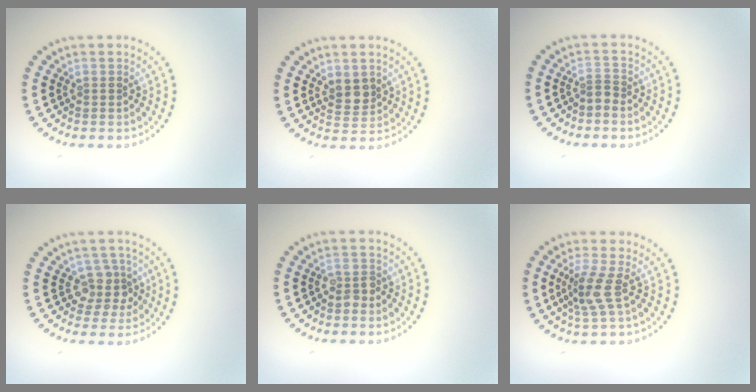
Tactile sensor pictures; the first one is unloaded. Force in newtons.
{"total": 2.0, "press": 1.9, "slide": 0.7}
{"total": 0.9, "press": 0.6, "slide": 0.6}
{"total": 2.8, "press": 2.2, "slide": 1.8}
{"total": 1.8, "press": 1.7, "slide": 0.6}
{"total": 2.8, "press": 2.1, "slide": 1.8}